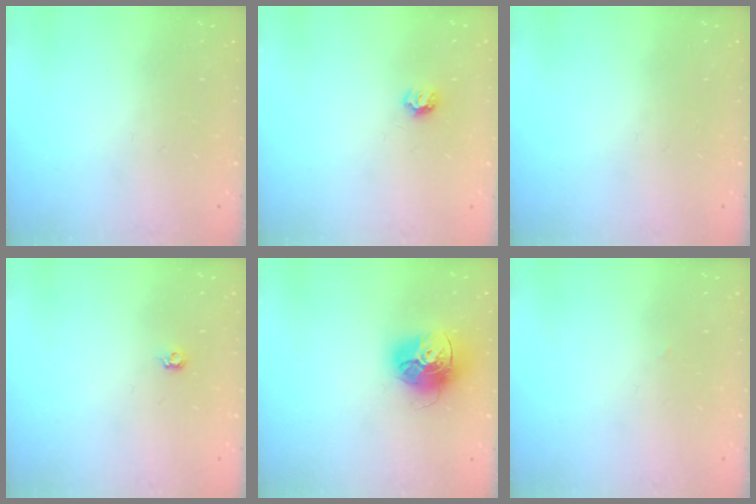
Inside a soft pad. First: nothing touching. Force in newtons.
{"total": 5.5, "press": 5.4, "slide": 0.6}
{"total": 0.0}
{"total": 4.7, "press": 4.7, "slide": 0.8}
{"total": 14.9, "press": 14.9, "slide": 1.6}
{"total": 1.1, "press": 1.1, "slide": 0.1}